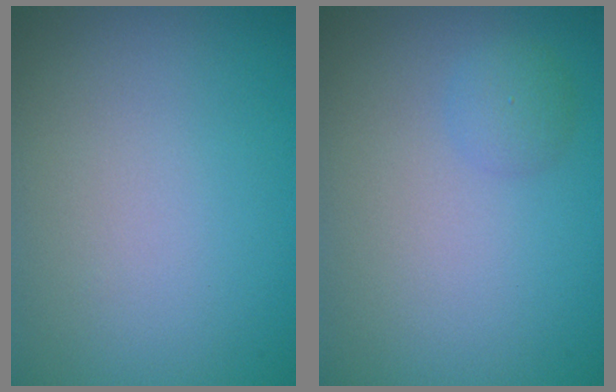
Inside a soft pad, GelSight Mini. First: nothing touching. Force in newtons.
{"total": 1.3, "press": 1.2, "slide": 0.1}